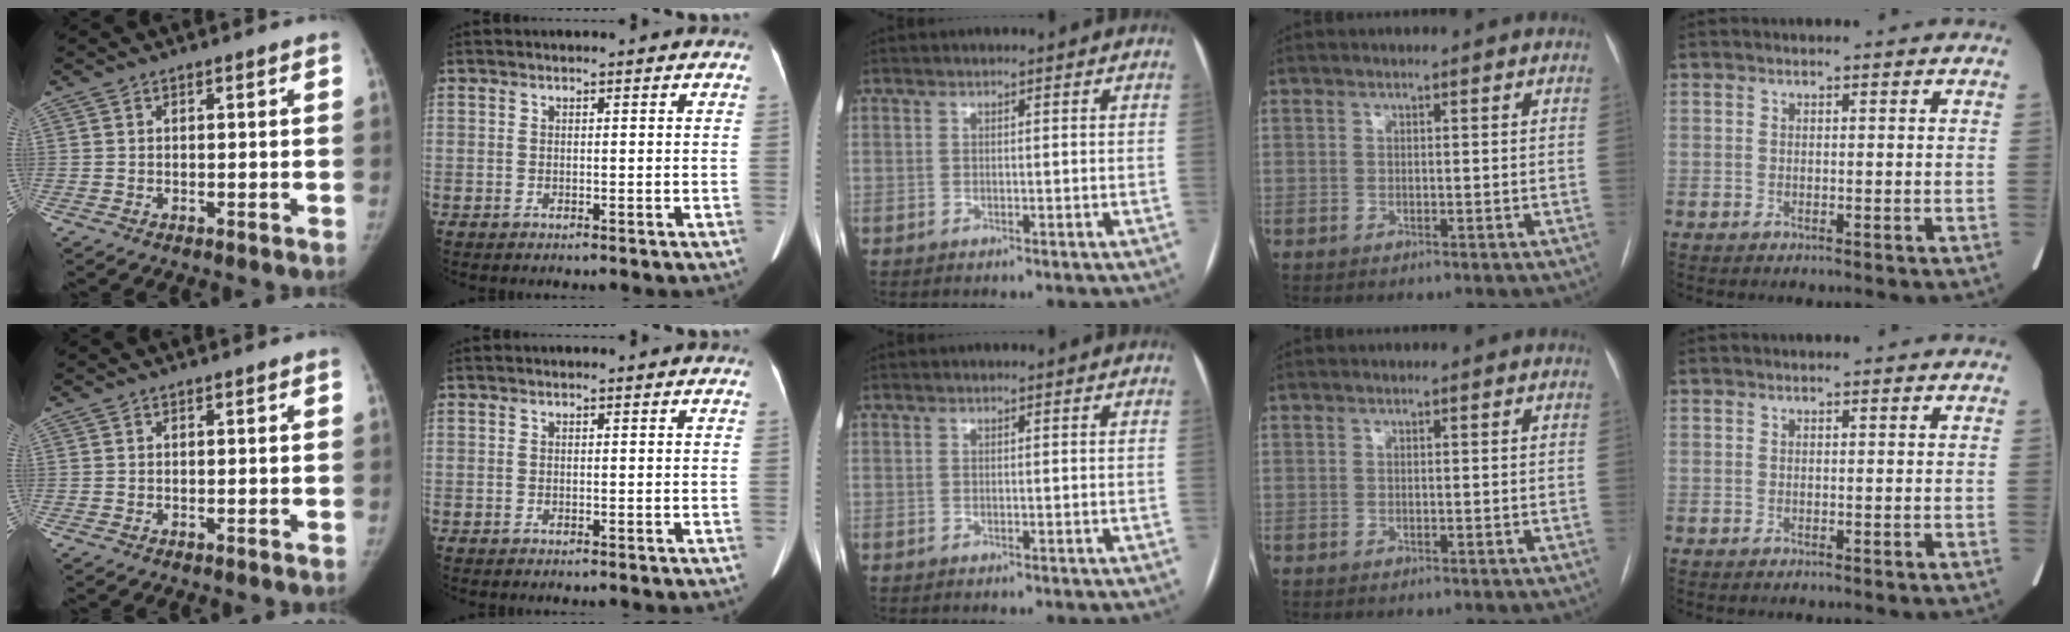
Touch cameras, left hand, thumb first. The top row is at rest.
{}